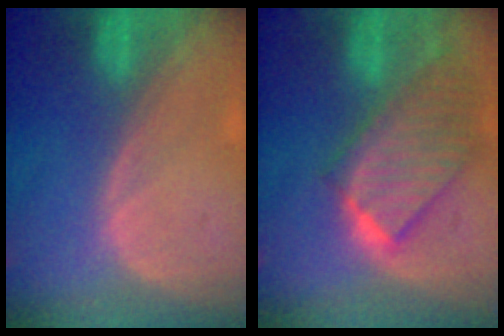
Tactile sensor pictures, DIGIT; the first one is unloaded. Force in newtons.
{"total": 9.8, "press": 8.6, "slide": 4.6}